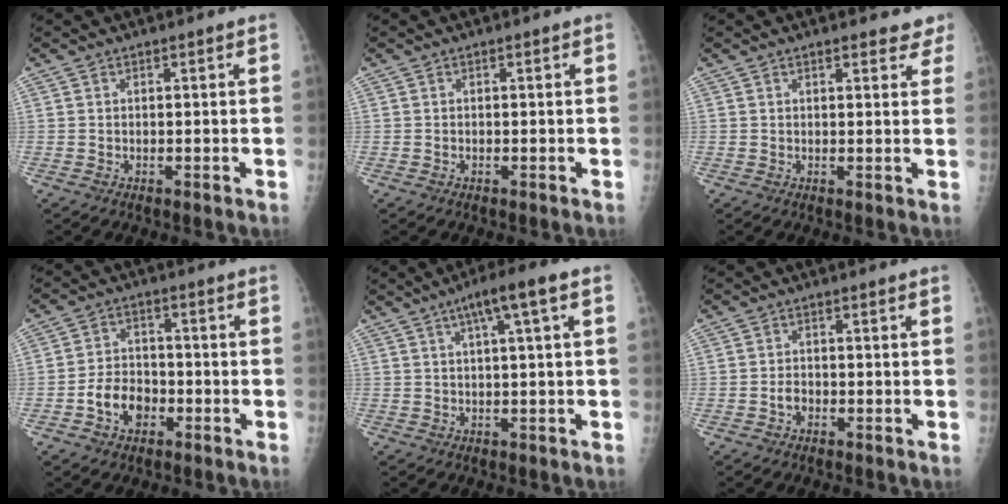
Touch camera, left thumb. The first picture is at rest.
{"total": 0.0}
{"total": 4.3, "force": [3.5, 1.6, 1.8], "torque": [0.005, -0.010, 0.031]}
{"total": 7.2, "force": [-3.0, 5.3, 3.9], "torque": [-0.046, 0.028, -0.053]}
{"total": 6.9, "force": [2.6, 0.3, 6.4], "torque": [-0.112, 0.018, 0.043]}
{"total": 2.0, "force": [-0.9, 1.4, 0.9], "torque": [-0.009, 0.010, -0.018]}